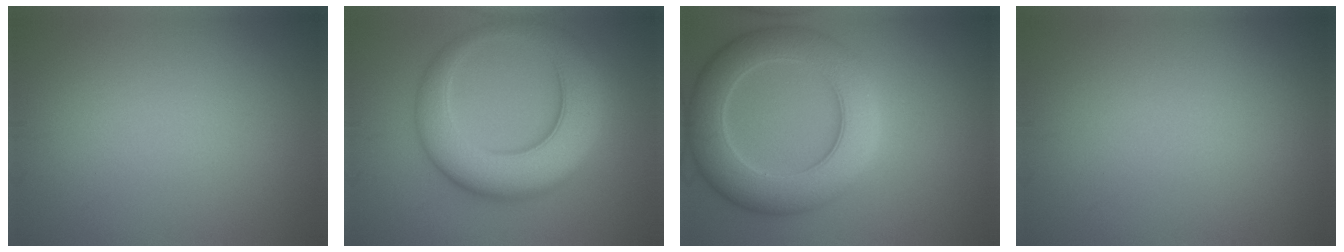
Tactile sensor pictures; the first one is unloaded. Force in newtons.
{"total": 9.0, "press": 9.0, "slide": 0.3}
{"total": 8.6, "press": 8.6, "slide": 0.1}
{"total": 0.0}